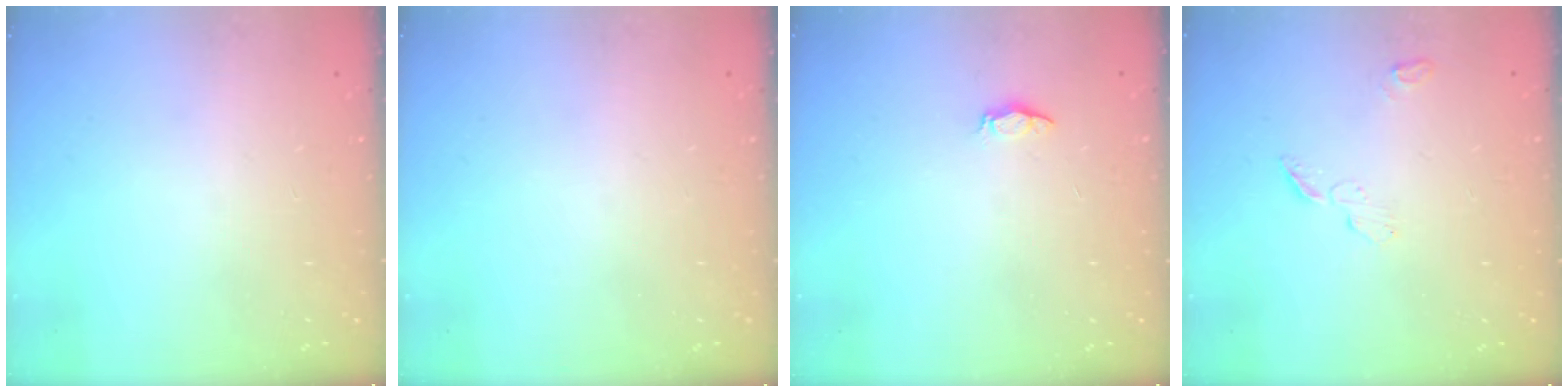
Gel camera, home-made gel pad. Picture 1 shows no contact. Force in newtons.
{"total": 0.0}
{"total": 2.5, "press": 2.5, "slide": 0.3}
{"total": 3.8, "press": 3.8, "slide": 0.4}